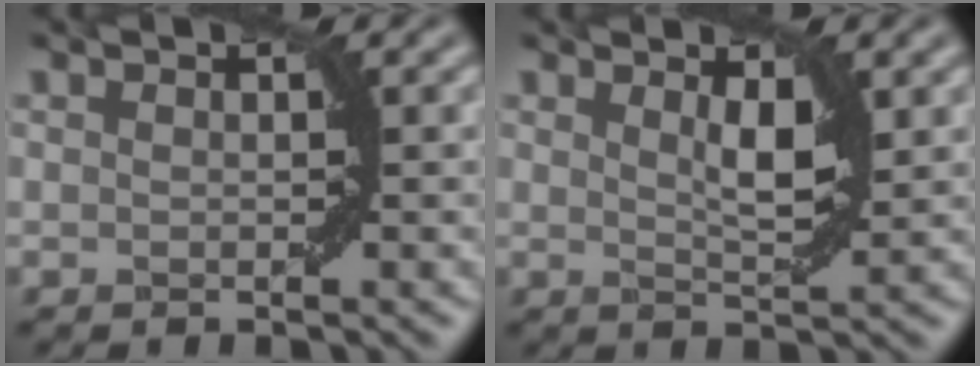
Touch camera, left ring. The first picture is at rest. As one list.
[{"total": 2.5, "force": [1.1, 0.6, 2.2], "torque": [-0.034, -0.005, 0.021]}]